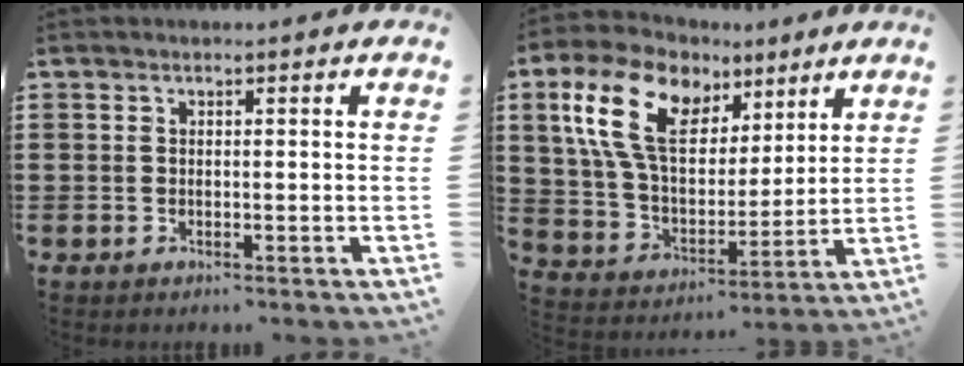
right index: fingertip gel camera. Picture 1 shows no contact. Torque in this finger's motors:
{"motor_torque": [1.93, 0.20, 1.05, 0.21]}